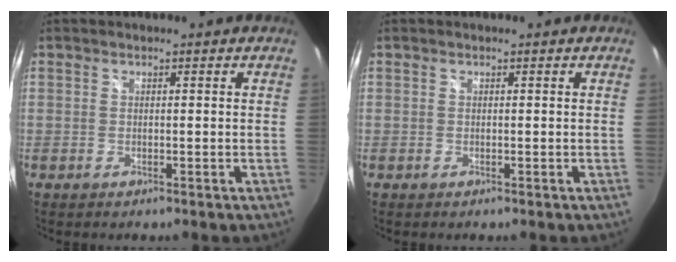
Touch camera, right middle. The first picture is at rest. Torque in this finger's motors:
{"motor_torque": [0.00, 0.00, 0.00, 0.00]}